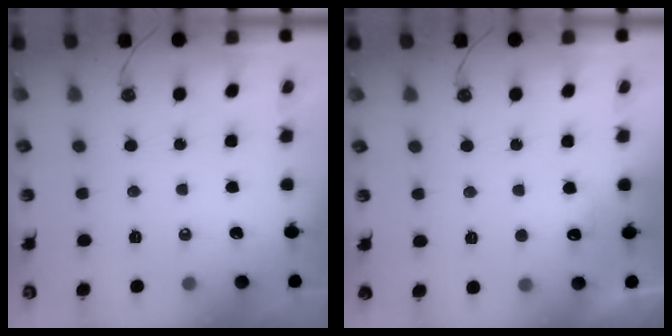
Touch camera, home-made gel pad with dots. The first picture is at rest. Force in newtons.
{"total": 5.0, "press": 4.9, "slide": 1.2}